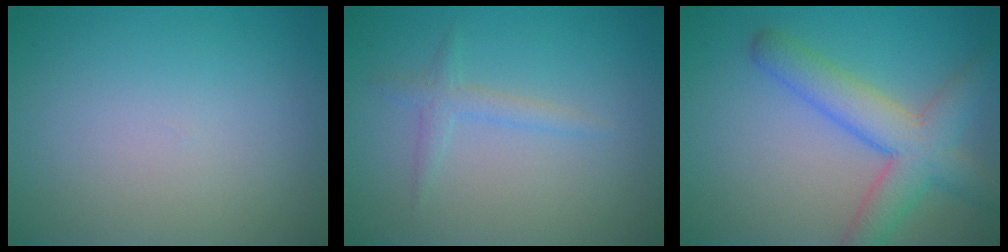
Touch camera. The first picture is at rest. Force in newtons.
{"total": 1.5, "press": 1.5, "slide": 0.1}
{"total": 5.9, "press": 5.9, "slide": 0.3}